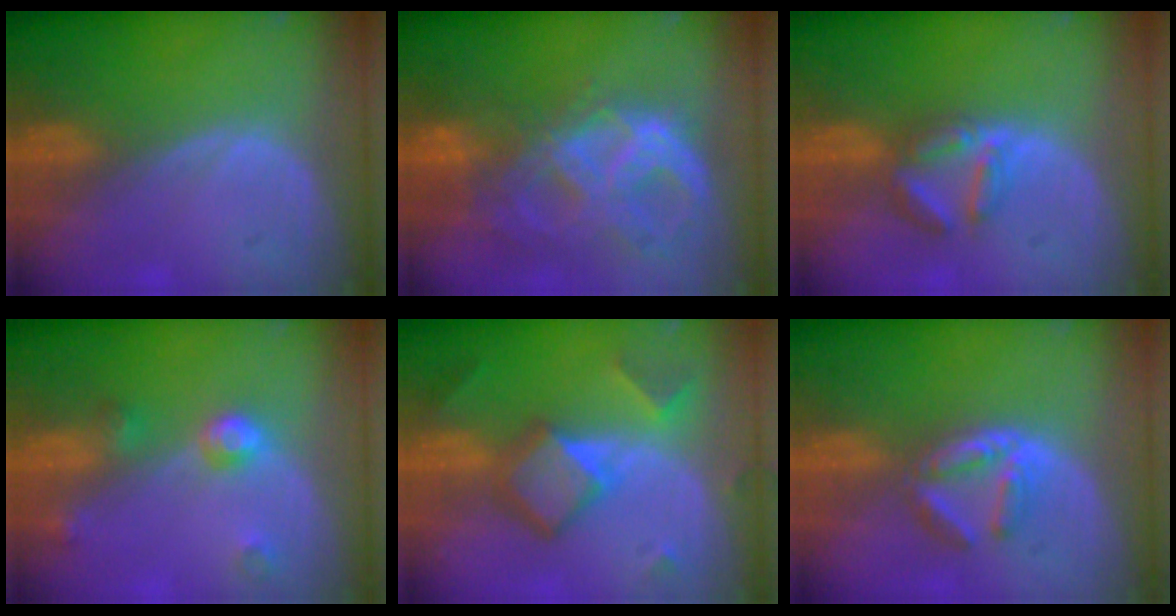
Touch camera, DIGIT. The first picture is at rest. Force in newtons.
{"total": 11.2, "press": 9.5, "slide": 5.9}
{"total": 5.0, "press": 5.0, "slide": 0.5}
{"total": 4.5, "press": 4.0, "slide": 2.0}
{"total": 7.7, "press": 7.7, "slide": 0.7}
{"total": 5.1, "press": 5.0, "slide": 1.1}